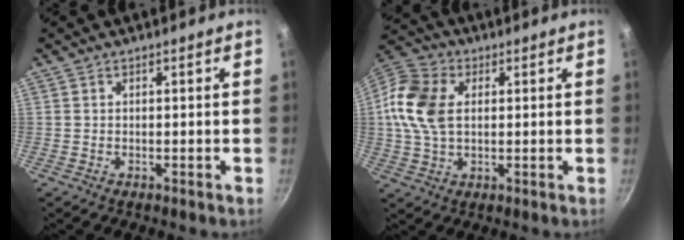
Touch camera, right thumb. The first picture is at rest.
{"total": 12.4, "force": [1.8, 8.3, 9.0], "torque": [-0.165, 0.013, 0.020]}